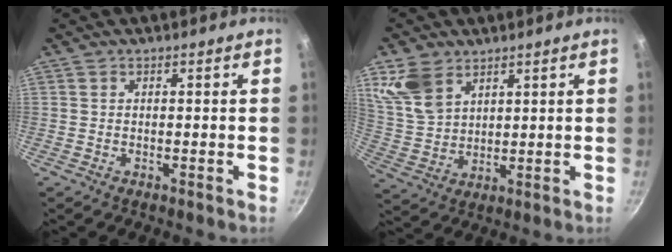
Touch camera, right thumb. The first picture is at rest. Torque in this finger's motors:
{"motor_torque": [-0.01, 2.30, 1.09, 0.80, 0.07]}